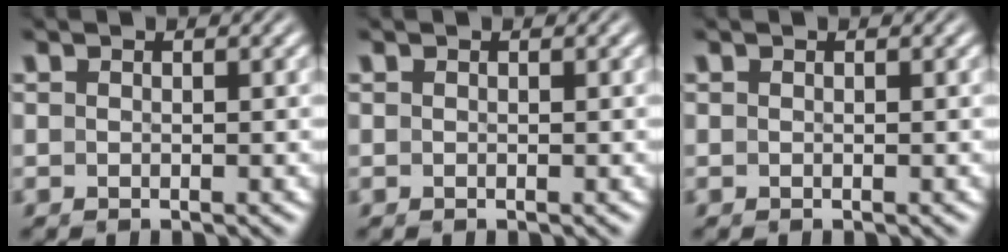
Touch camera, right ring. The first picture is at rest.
{"total": 0.0}
{"total": 0.0}